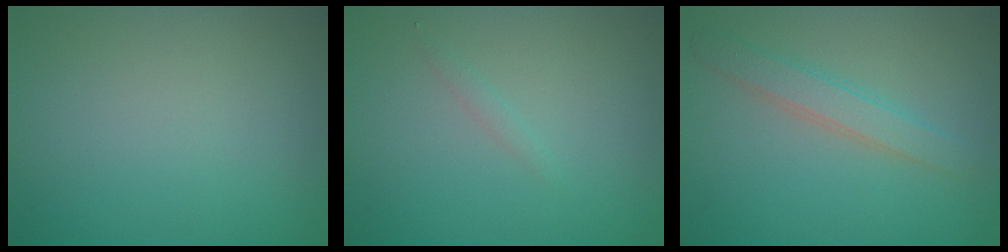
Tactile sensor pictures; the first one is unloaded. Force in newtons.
{"total": 0.7, "press": 0.7, "slide": 0.1}
{"total": 2.4, "press": 2.4, "slide": 0.2}